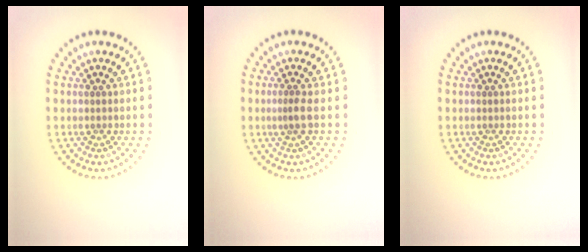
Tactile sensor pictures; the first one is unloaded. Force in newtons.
{"total": 1.1, "press": 0.7, "slide": 0.9}
{"total": 0.0}